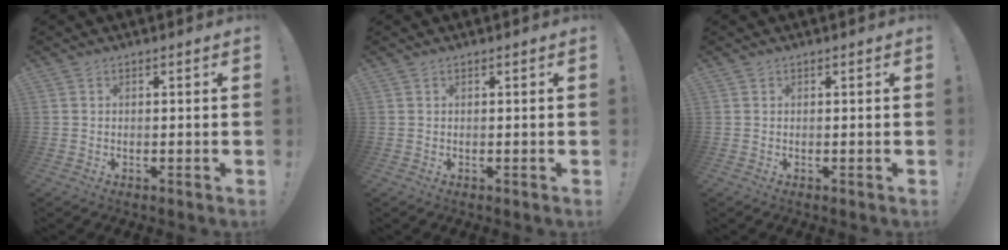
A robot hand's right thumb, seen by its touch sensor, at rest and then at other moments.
{"total": 0.0}
{"total": 0.0}